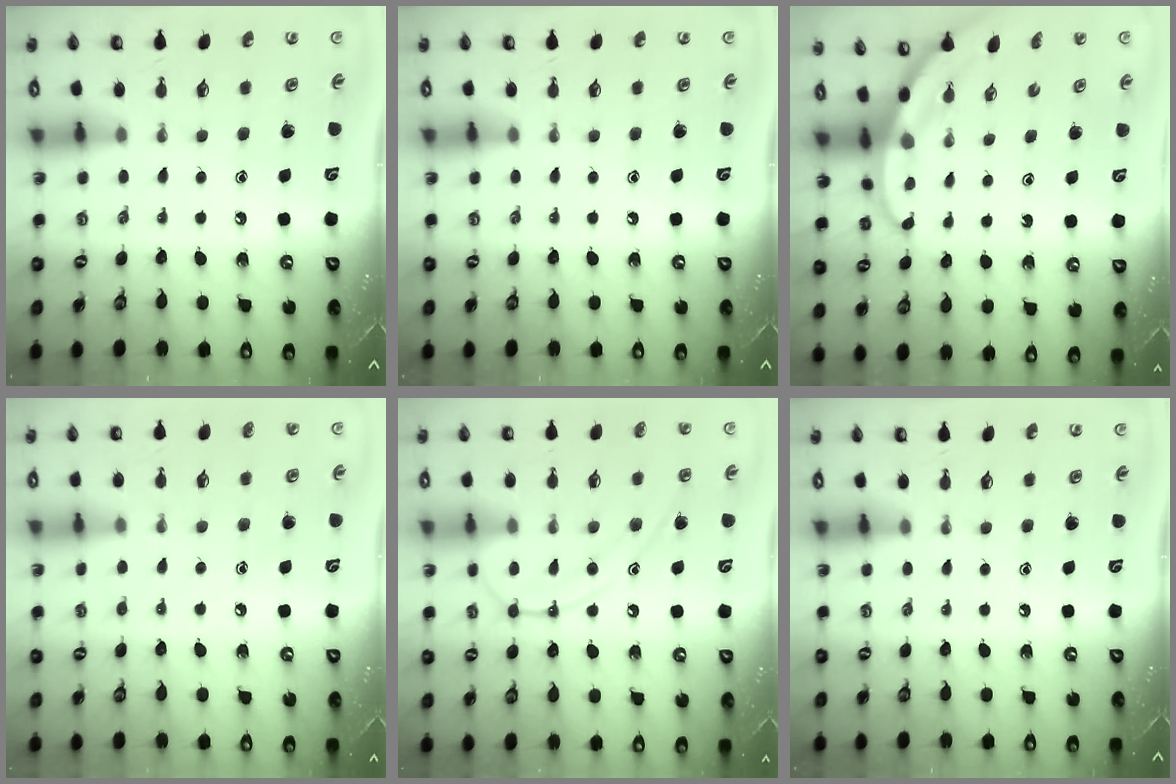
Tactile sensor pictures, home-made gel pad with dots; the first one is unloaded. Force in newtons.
{"total": 0.0}
{"total": 3.1, "press": 3.1, "slide": 0.2}
{"total": 5.9, "press": 5.8, "slide": 0.7}
{"total": 13.1, "press": 13.1, "slide": 1.1}
{"total": 0.0}